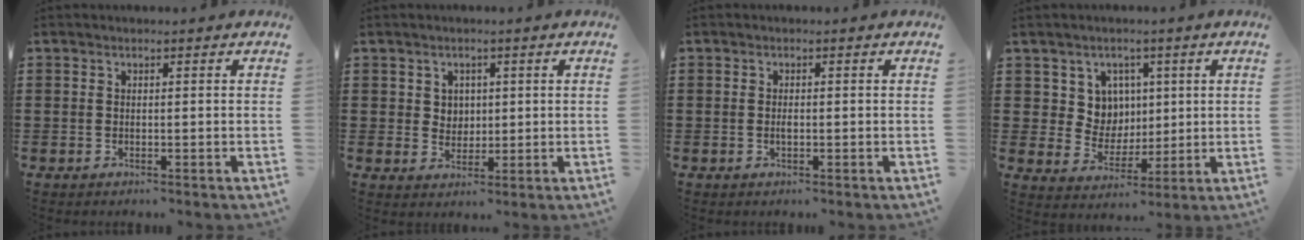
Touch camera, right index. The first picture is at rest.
{"total": 2.8, "force": [1.2, 2.4, 0.7], "torque": [-0.015, 0.007, 0.020]}
{"total": 1.1, "force": [-0.2, 0.4, 1.0], "torque": [-0.020, -0.002, -0.003]}
{"total": 6.7, "force": [2.2, 6.0, 2.0], "torque": [-0.062, 0.011, 0.042]}